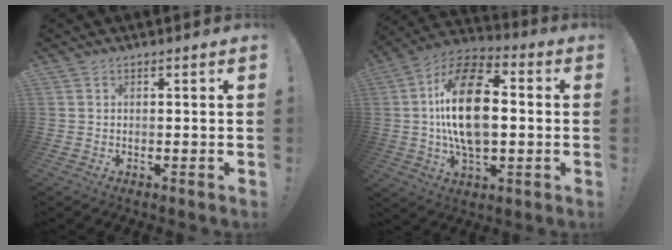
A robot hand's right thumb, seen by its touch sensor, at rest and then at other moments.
{"total": 20.9, "force": [0.9, 11.7, 17.3], "torque": [-0.311, 0.004, 0.007]}